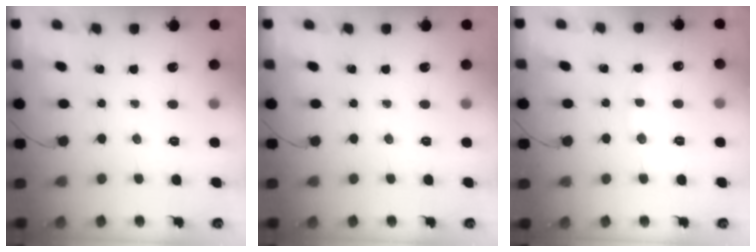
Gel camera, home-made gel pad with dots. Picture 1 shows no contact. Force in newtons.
{"total": 0.0}
{"total": 8.4, "press": 8.3, "slide": 1.2}